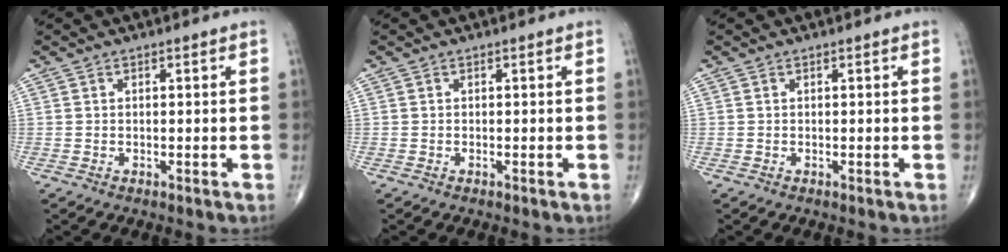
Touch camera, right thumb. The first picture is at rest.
{"total": 0.0}
{"total": 0.0}